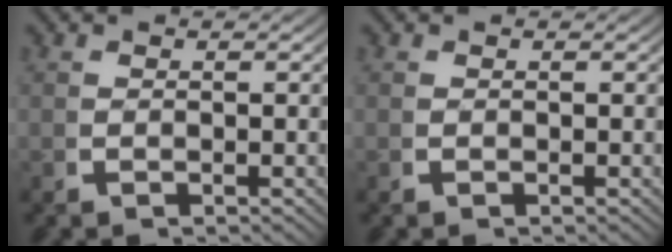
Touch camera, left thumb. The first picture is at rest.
{"total": 0.0}